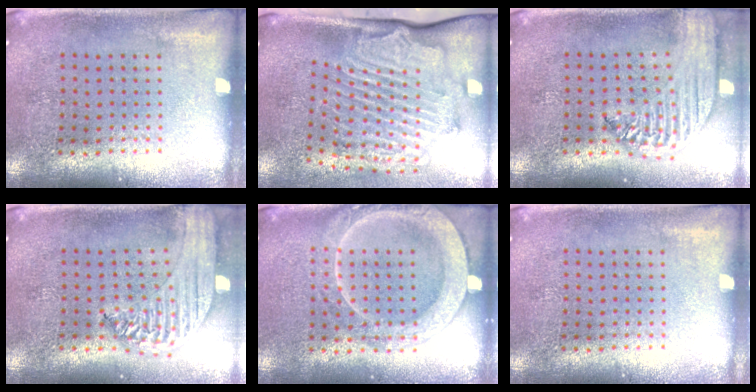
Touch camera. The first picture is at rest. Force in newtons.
{"total": 2.4, "press": 2.2, "slide": 0.9}
{"total": 2.6, "press": 2.2, "slide": 1.4}
{"total": 2.0, "press": 1.9, "slide": 0.7}
{"total": 2.0, "press": 2.0, "slide": 0.2}
{"total": 0.0}